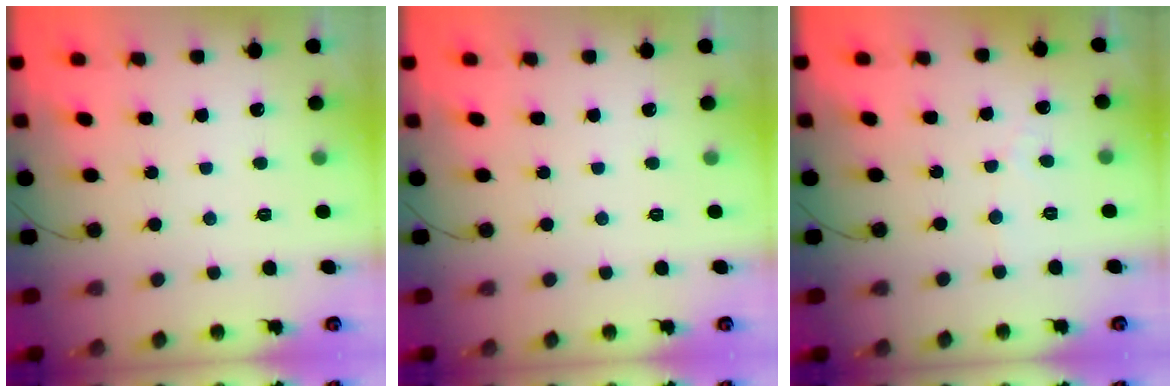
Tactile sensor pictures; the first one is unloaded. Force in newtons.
{"total": 0.0}
{"total": 2.4, "press": 2.4, "slide": 0.2}